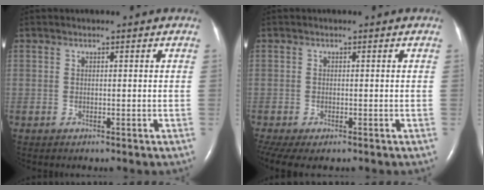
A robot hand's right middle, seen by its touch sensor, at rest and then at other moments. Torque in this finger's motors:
{"motor_torque": [0.80, -0.90, 0.26, 0.09]}